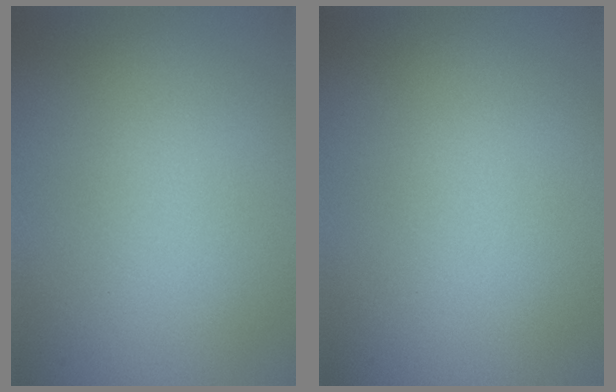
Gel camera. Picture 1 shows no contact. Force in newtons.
{"total": 0.0}